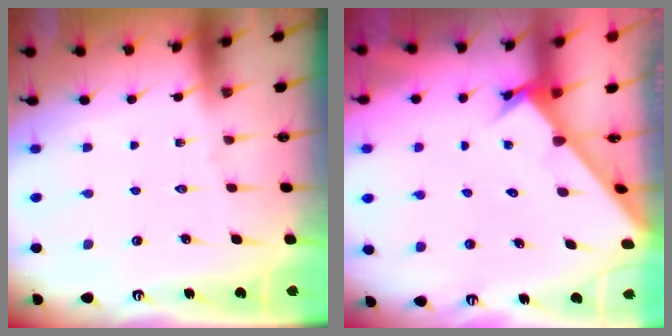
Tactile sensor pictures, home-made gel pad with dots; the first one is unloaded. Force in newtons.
{"total": 2.4, "press": 2.4, "slide": 0.1}